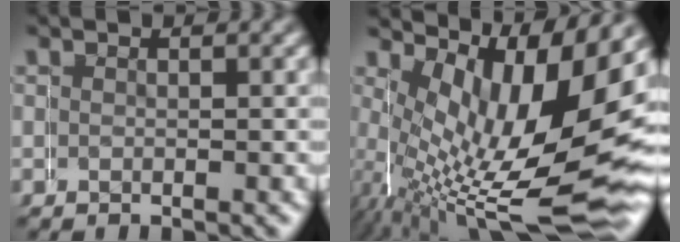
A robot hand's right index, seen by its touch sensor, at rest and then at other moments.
{"total": 11.3, "force": [0.5, 4.3, 10.4], "torque": [-0.182, -0.043, 0.035]}